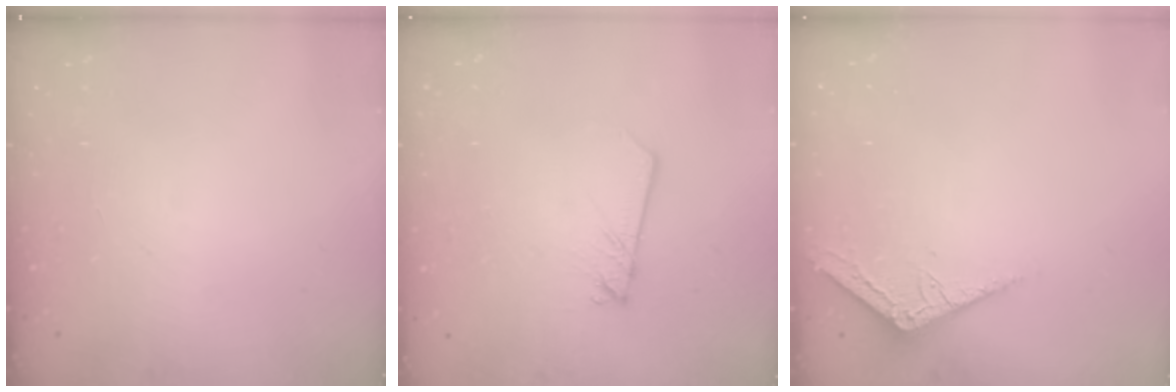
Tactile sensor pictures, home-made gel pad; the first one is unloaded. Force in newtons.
{"total": 2.5, "press": 2.5, "slide": 0.1}
{"total": 3.6, "press": 3.6, "slide": 0.4}